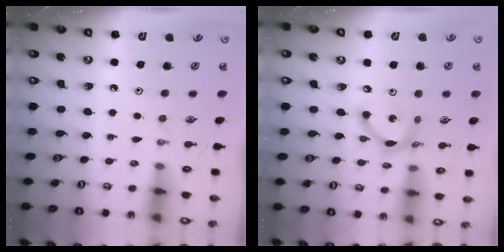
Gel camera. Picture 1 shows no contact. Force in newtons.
{"total": 10.6, "press": 10.6, "slide": 0.5}